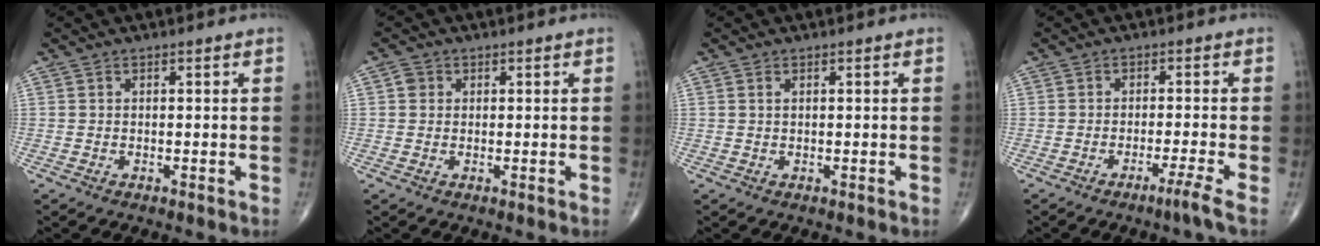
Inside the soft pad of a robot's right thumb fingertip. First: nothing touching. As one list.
[{"total": 1.7, "force": [0.4, 1.6, 0.6], "torque": [-0.004, 0.001, 0.003]}, {"total": 0.6, "force": [0.3, 0.2, 0.5], "torque": [-0.010, 0.004, 0.006]}, {"total": 3.2, "force": [-2.1, -1.1, 2.1], "torque": [-0.047, 0.003, -0.043]}]